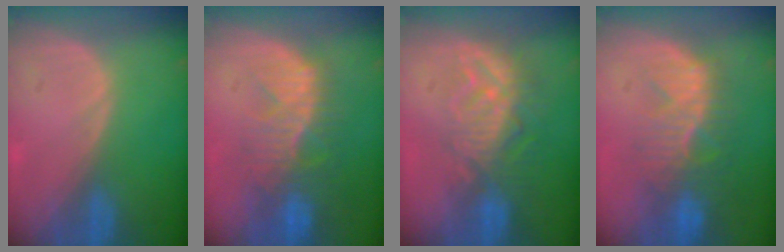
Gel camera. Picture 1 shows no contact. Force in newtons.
{"total": 10.3, "press": 8.8, "slide": 5.4}
{"total": 9.3, "press": 8.1, "slide": 4.5}
{"total": 10.1, "press": 8.7, "slide": 5.1}